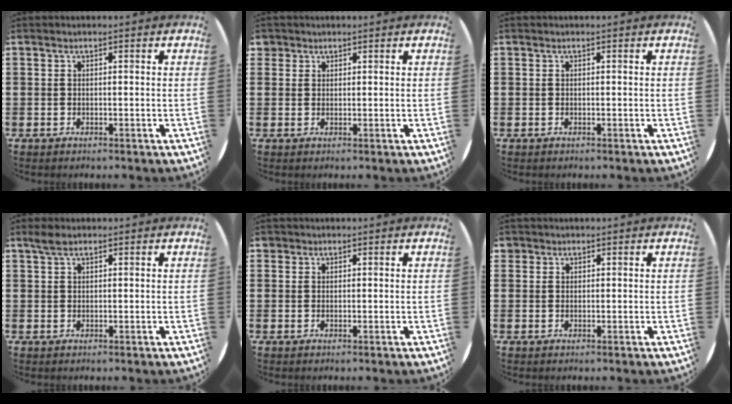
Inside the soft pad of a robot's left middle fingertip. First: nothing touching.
{"total": 1.3, "force": [1.1, 0.7, 0.0], "torque": [0.007, 0.001, 0.020]}
{"total": 0.0}
{"total": 1.6, "force": [1.3, 0.5, 0.8], "torque": [-0.018, 0.005, 0.022]}
{"total": 0.7, "force": [0.6, 0.4, -0.1], "torque": [0.002, 0.002, 0.011]}
{"total": 0.9, "force": [0.7, 0.5, -0.1], "torque": [0.000, 0.003, 0.015]}